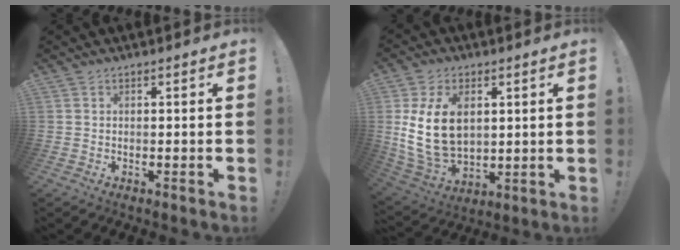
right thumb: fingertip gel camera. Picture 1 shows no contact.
{"total": 16.6, "force": [3.0, 11.3, 11.8], "torque": [-0.224, -0.011, 0.057]}